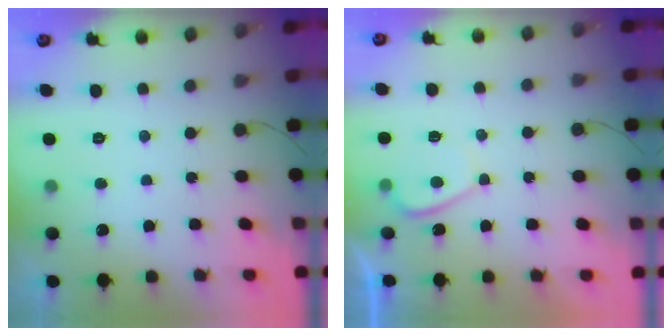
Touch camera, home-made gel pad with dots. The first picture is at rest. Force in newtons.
{"total": 3.2, "press": 3.1, "slide": 0.7}